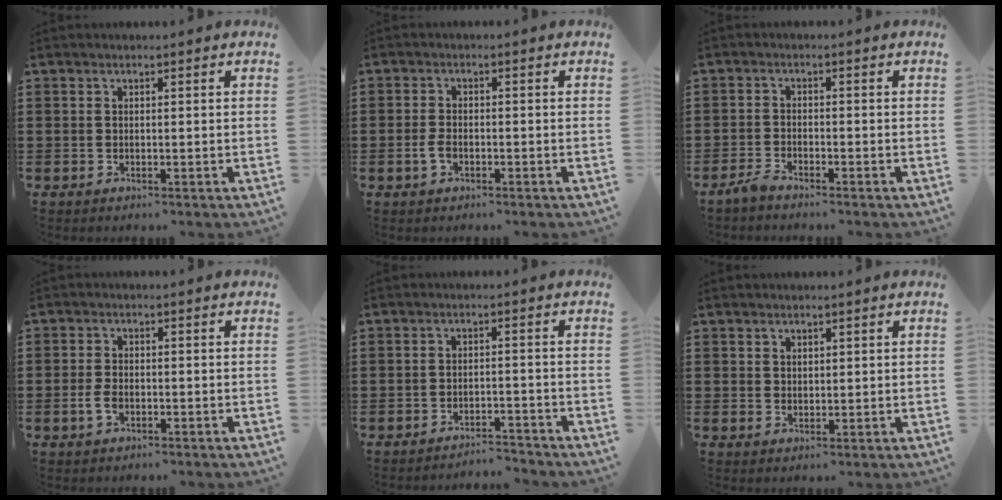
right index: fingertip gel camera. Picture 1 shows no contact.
{"total": 2.4, "force": [-0.9, 1.3, 1.8], "torque": [-0.043, -0.002, -0.020]}
{"total": 2.0, "force": [-1.9, 0.2, 0.7], "torque": [-0.020, 0.001, -0.039]}
{"total": 2.6, "force": [-0.9, 1.4, 1.9], "torque": [-0.052, -0.004, -0.021]}
{"total": 2.9, "force": [-2.9, 0.0, 0.2], "torque": [-0.010, 0.001, -0.061]}
{"total": 1.6, "force": [1.3, 0.9, 0.2], "torque": [-0.005, 0.003, 0.026]}